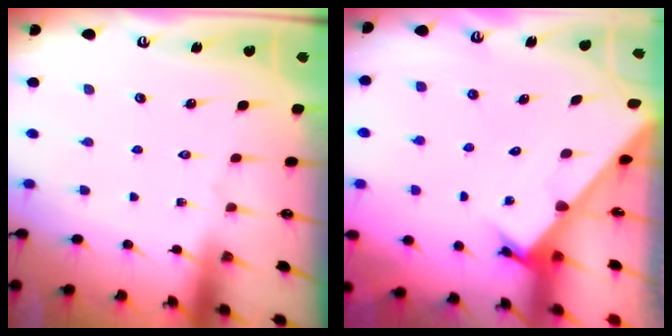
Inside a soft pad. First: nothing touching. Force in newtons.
{"total": 2.3, "press": 2.3, "slide": 0.1}